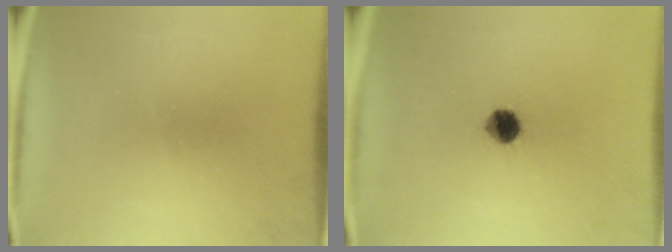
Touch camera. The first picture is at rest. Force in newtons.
{"total": 5.3}